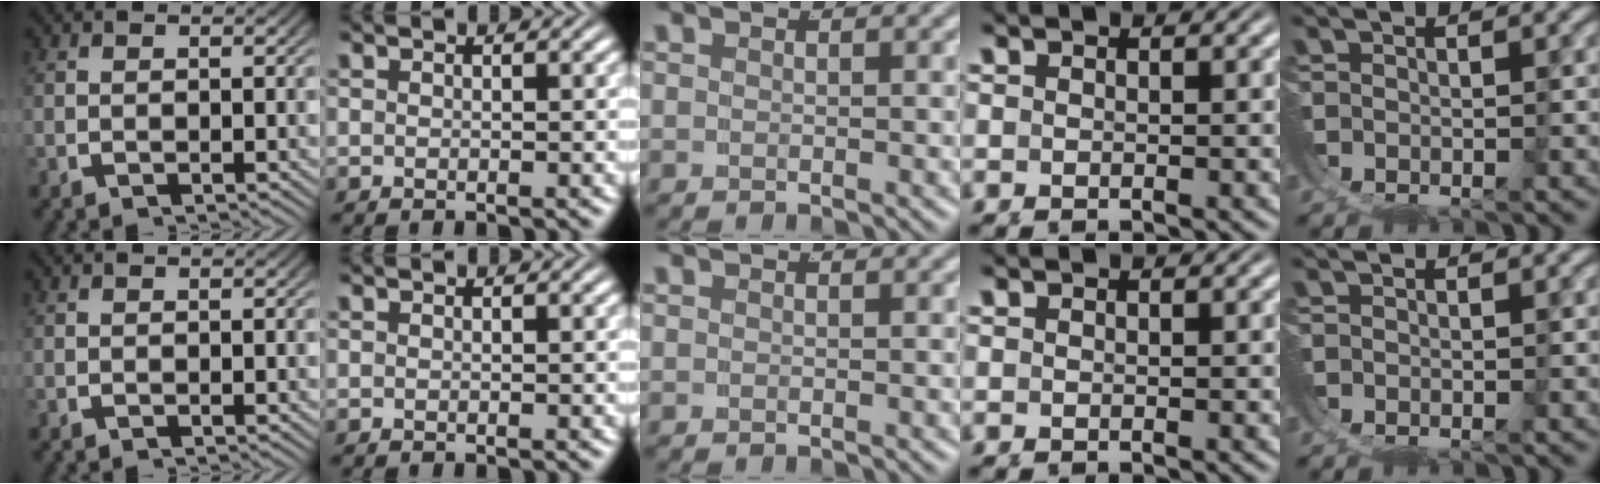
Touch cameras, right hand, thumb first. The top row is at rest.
{}